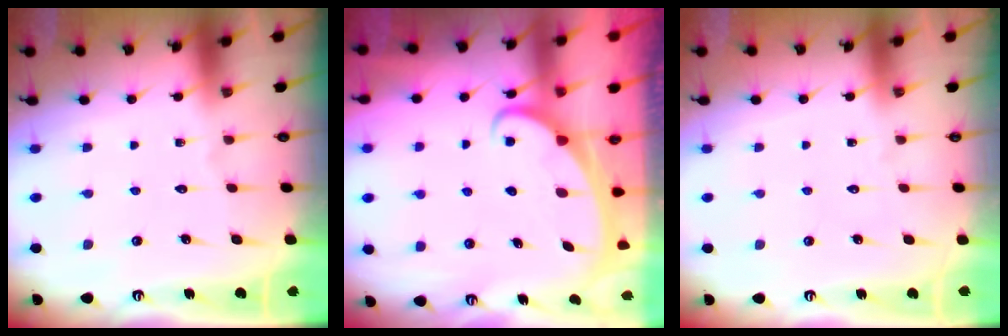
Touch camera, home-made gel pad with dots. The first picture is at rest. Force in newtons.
{"total": 2.4, "press": 2.3, "slide": 0.3}
{"total": 0.0}